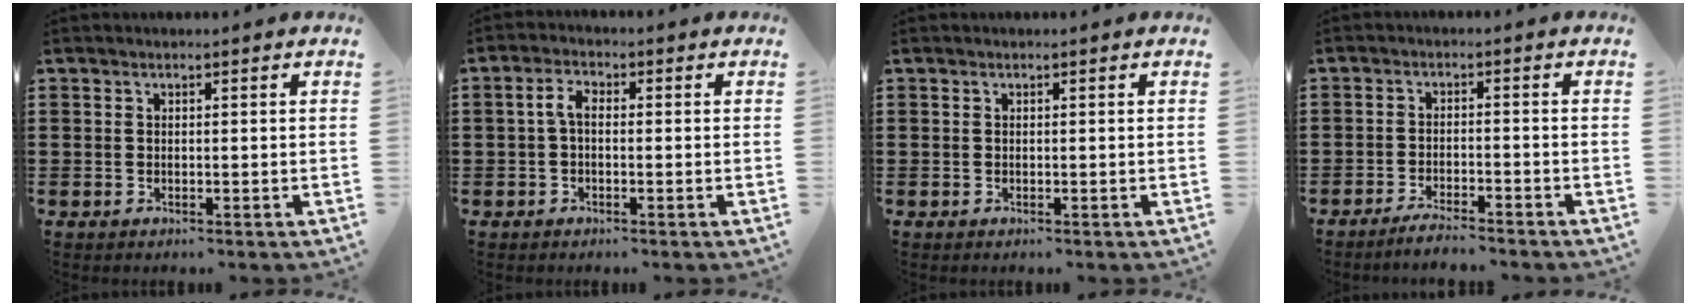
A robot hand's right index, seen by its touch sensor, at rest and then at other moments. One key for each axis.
{"total": 2.9, "fx": -0.2, "fy": 1.4, "fz": 2.5, "tx": -0.065, "ty": 0.001, "tz": -0.010}
{"total": 0.0}
{"total": 3.0, "fx": -2.8, "fy": 0.0, "fz": 0.8, "tx": -0.016, "ty": 0.004, "tz": -0.057}